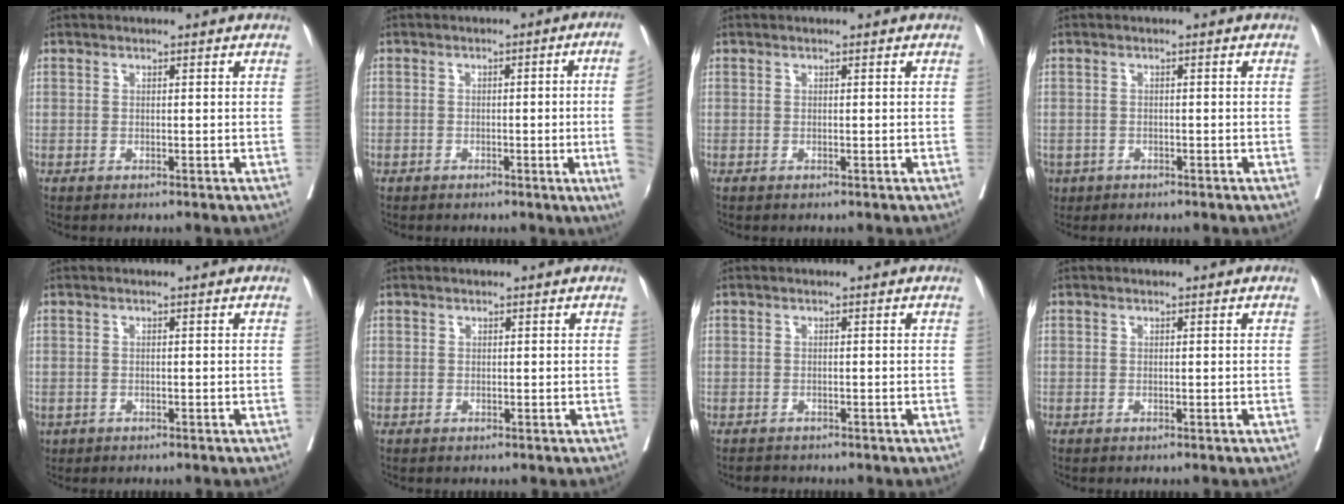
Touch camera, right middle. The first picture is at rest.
{"total": 8.1, "force": [-1.4, -1.6, 7.8], "torque": [-0.080, -0.009, -0.023]}
{"total": 0.0}
{"total": 2.9, "force": [-1.9, 2.1, 0.5], "torque": [-0.010, 0.001, -0.033]}
{"total": 1.6, "force": [-0.9, 1.2, 0.5], "torque": [-0.012, 0.000, -0.013]}
{"total": 0.0}
{"total": 1.2, "force": [-1.1, 0.5, -0.1], "torque": [-0.002, -0.003, -0.019]}
{"total": 0.0}